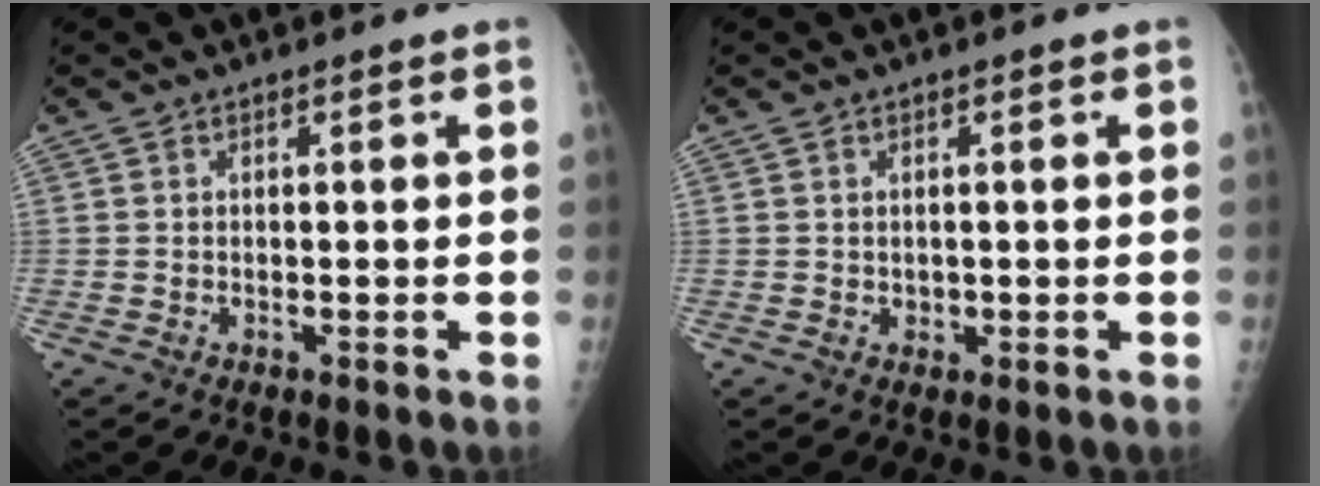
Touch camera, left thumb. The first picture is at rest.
{"total": 1.8, "force": [0.1, 1.6, 0.8], "torque": [-0.005, 0.000, 0.006]}